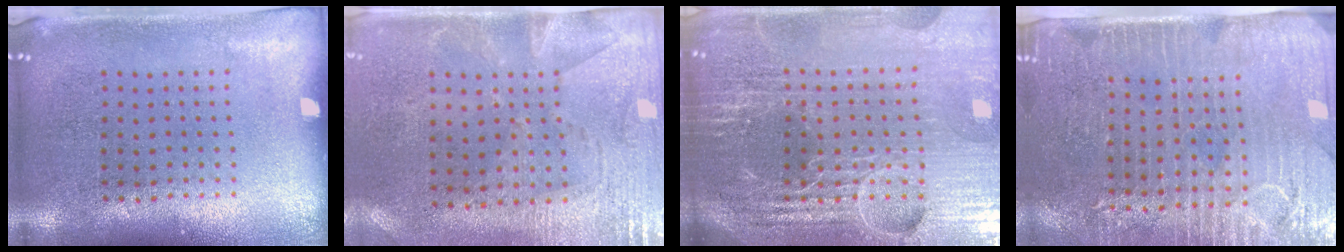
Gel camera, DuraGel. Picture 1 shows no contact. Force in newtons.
{"total": 2.7, "press": 2.3, "slide": 1.5}
{"total": 6.4, "press": 5.7, "slide": 3.1}
{"total": 3.6, "press": 3.3, "slide": 1.4}